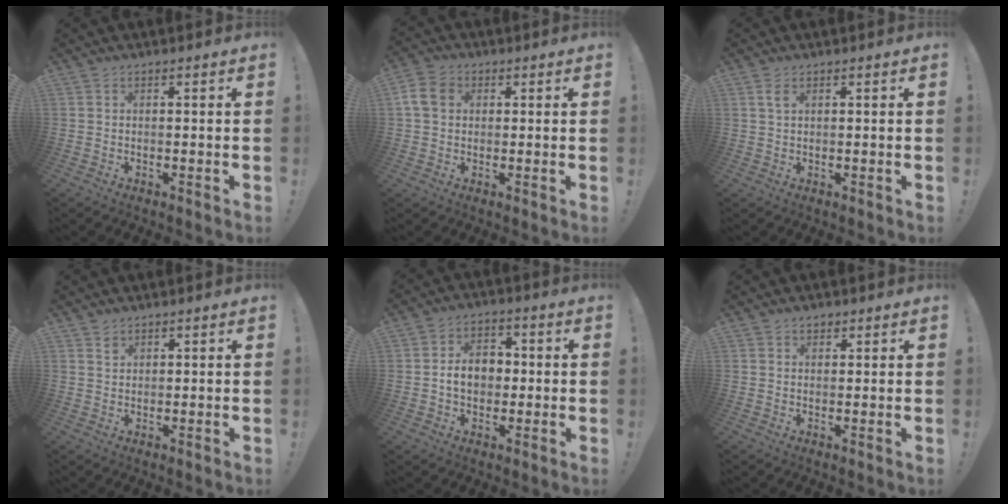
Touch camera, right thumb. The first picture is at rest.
{"total": 8.0, "force": [1.7, 6.2, 4.8], "torque": [-0.100, 0.011, 0.039]}
{"total": 2.3, "force": [1.1, 1.1, 1.7], "torque": [-0.031, 0.001, 0.018]}
{"total": 1.6, "force": [1.2, 1.0, 0.4], "torque": [0.006, -0.008, 0.020]}
{"total": 9.1, "force": [-0.2, 6.8, 6.1], "torque": [-0.093, 0.015, -0.003]}
{"total": 1.8, "force": [1.1, 1.1, 0.7], "torque": [-0.006, -0.002, 0.020]}